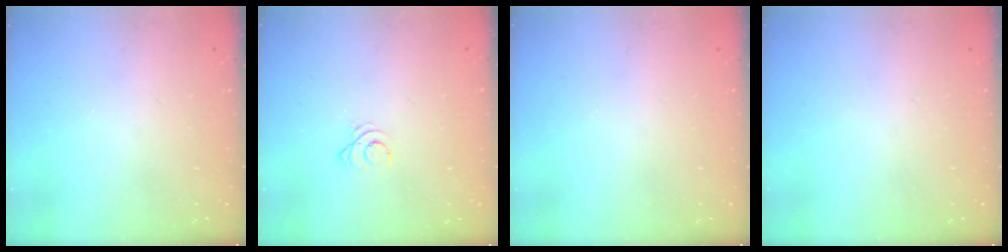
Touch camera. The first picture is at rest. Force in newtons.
{"total": 2.4, "press": 2.4, "slide": 0.2}
{"total": 0.0}
{"total": 0.0}